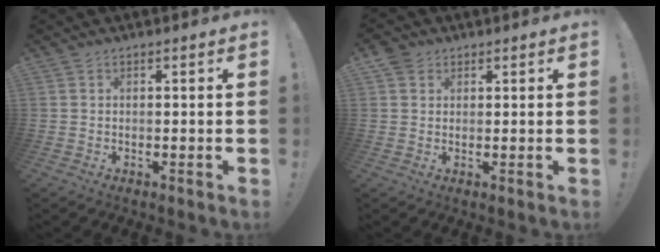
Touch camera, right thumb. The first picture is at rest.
{"total": 3.4, "force": [2.0, 2.6, 0.7], "torque": [-0.008, -0.008, 0.038]}